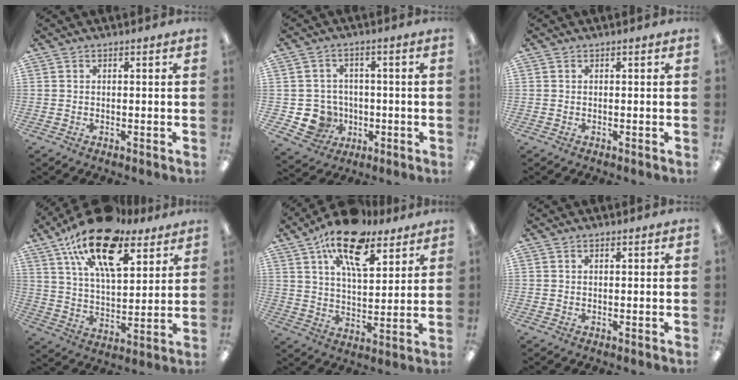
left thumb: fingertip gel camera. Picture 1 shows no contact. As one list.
[{"total": 7.8, "force": [-1.7, 7.4, 1.9], "torque": [-0.059, 0.013, -0.021]}, {"total": 0.0}, {"total": 21.1, "force": [13.2, 9.4, 13.6], "torque": [-0.227, -0.065, 0.229]}, {"total": 17.6, "force": [11.8, 7.5, 10.7], "torque": [-0.177, -0.053, 0.201]}, {"total": 0.6, "force": [0.5, 0.2, 0.3], "torque": [-0.007, 0.001, 0.009]}]